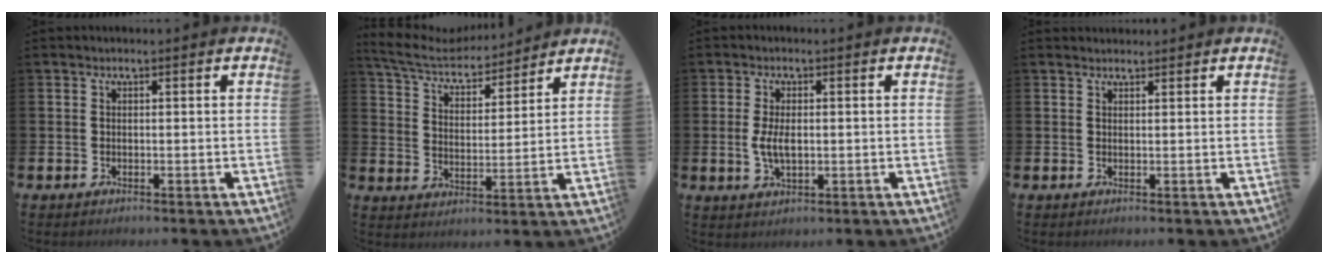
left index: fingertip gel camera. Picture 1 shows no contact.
{"total": 6.8, "force": [6.3, 1.9, 1.7], "torque": [-0.067, -0.041, 0.110]}
{"total": 3.6, "force": [0.0, 1.9, 3.1], "torque": [-0.049, 0.002, -0.003]}
{"total": 1.0, "force": [1.0, 0.3, 0.0], "torque": [0.011, -0.002, 0.016]}